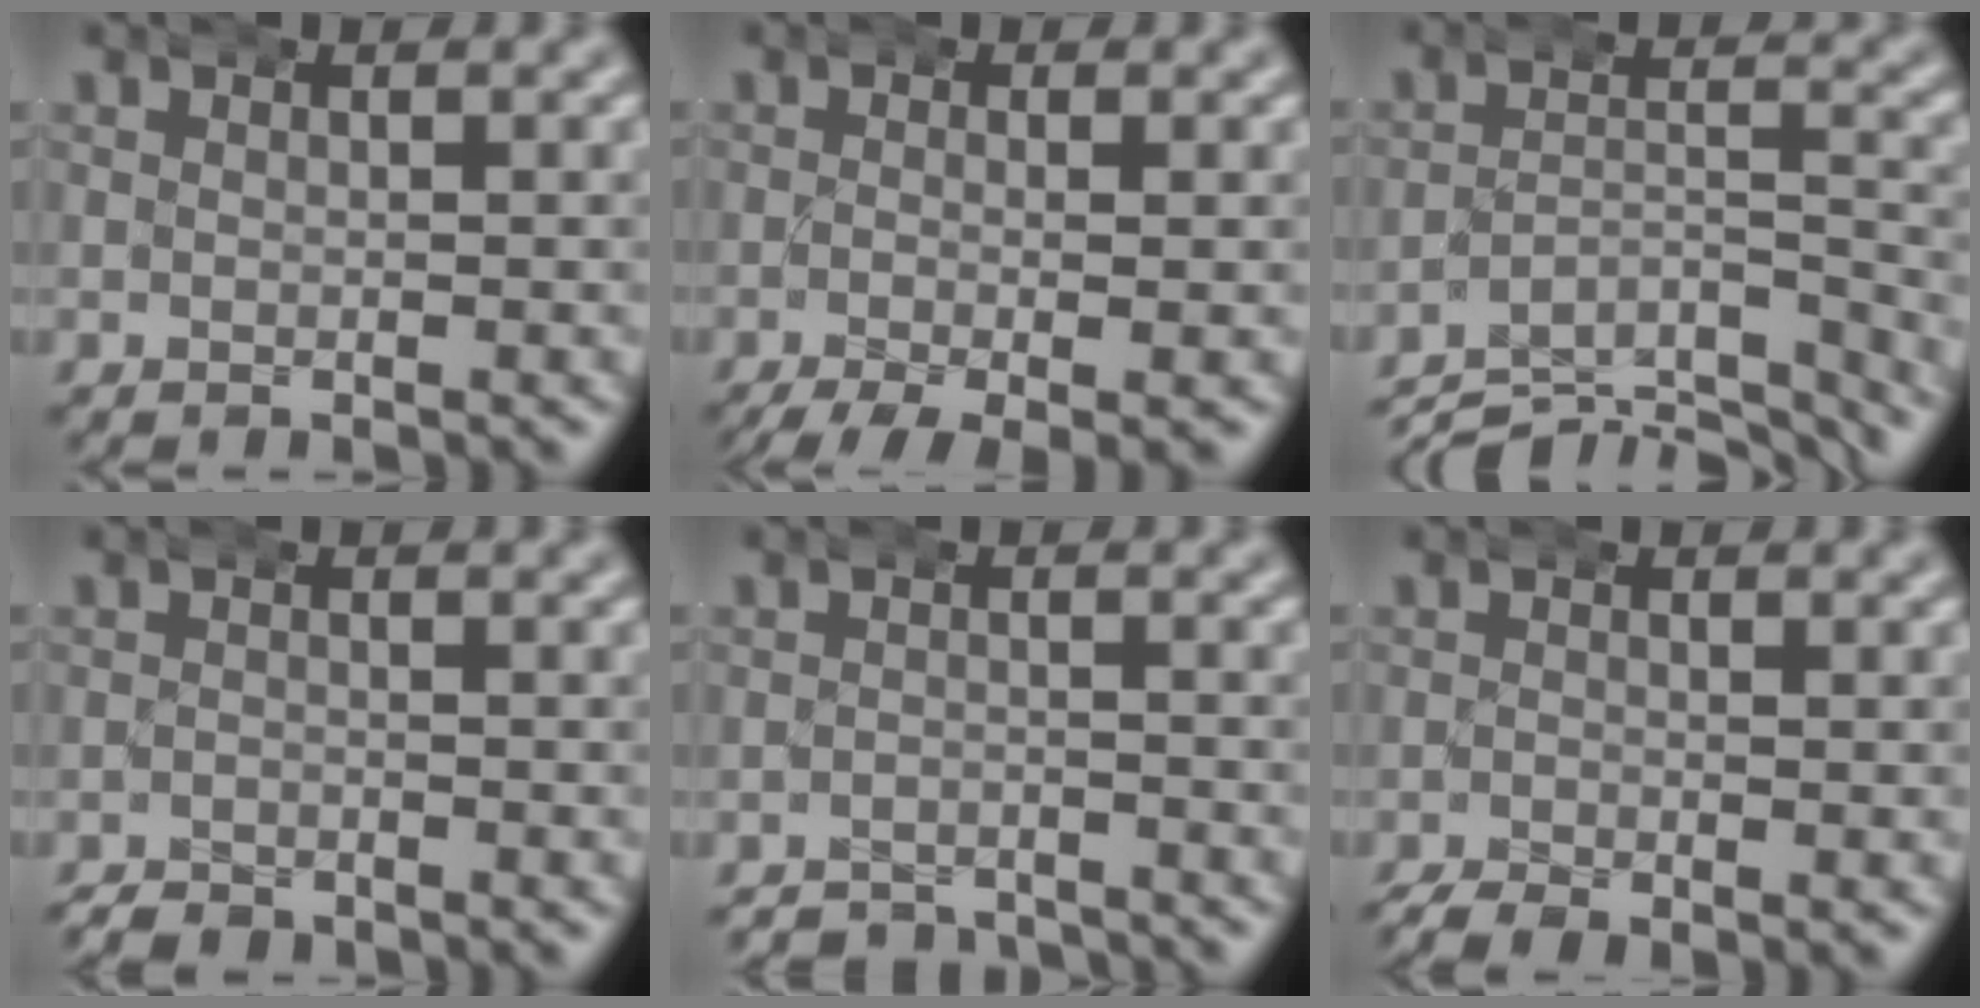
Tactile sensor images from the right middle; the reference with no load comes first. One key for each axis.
{"total": 5.7, "fx": -4.1, "fy": 1.6, "fz": 3.6, "tx": -0.065, "ty": -0.024, "tz": -0.052}
{"total": 9.4, "fx": -8.2, "fy": 3.6, "fz": 3.0, "tx": -0.028, "ty": -0.021, "tz": -0.130}
{"total": 2.0, "fx": -1.8, "fy": 0.7, "fz": 0.1, "tx": -0.011, "ty": -0.007, "tz": -0.033}
{"total": 4.7, "fx": -4.7, "fy": 0.8, "fz": 0.1, "tx": 0.001, "ty": -0.013, "tz": -0.077}
{"total": 2.9, "fx": -2.3, "fy": 1.1, "fz": 1.4, "tx": -0.032, "ty": -0.013, "tz": -0.035}